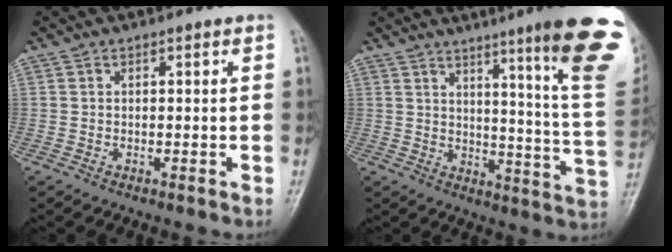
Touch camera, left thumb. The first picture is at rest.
{"total": 20.8, "force": [11.7, 0.7, 17.2], "torque": [-0.200, -0.072, 0.146]}